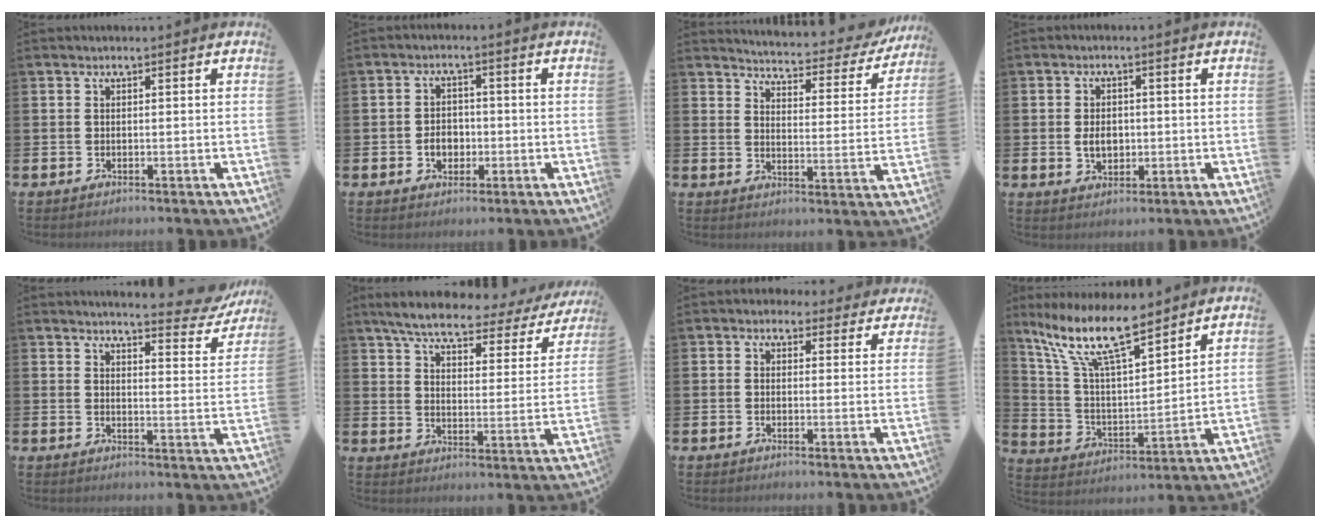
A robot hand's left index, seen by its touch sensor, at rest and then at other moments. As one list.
[{"total": 3.2, "force": [-0.8, 2.5, 1.8], "torque": [-0.020, -0.003, -0.023]}, {"total": 3.9, "force": [3.8, 0.7, 0.5], "torque": [-0.028, -0.040, 0.056]}, {"total": 3.4, "force": [-0.1, 2.4, 2.3], "torque": [-0.029, 0.002, -0.008]}, {"total": 4.5, "force": [4.4, 0.5, 1.0], "torque": [-0.016, -0.035, 0.069]}, {"total": 5.8, "force": [4.9, 1.3, 2.8], "torque": [-0.080, -0.027, 0.077]}, {"total": 2.6, "force": [2.2, 1.4, -0.1], "torque": [0.002, -0.008, 0.036]}, {"total": 12.5, "force": [9.8, 2.9, 7.3], "torque": [-0.167, -0.041, 0.171]}]